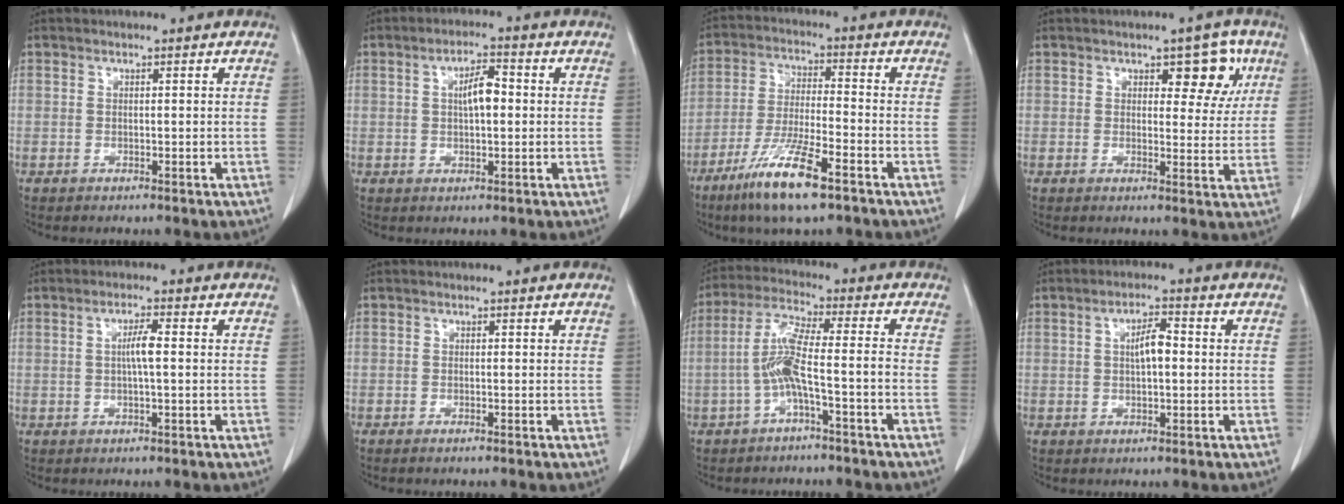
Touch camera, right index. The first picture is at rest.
{"total": 4.6, "force": [0.5, 1.4, 4.4], "torque": [-0.078, 0.009, 0.008]}
{"total": 11.3, "force": [-7.0, 1.2, 8.7], "torque": [-0.174, -0.027, -0.127]}
{"total": 5.9, "force": [2.7, 3.1, 4.2], "torque": [-0.037, 0.011, 0.032]}
{"total": 3.0, "force": [0.2, 0.2, 3.0], "torque": [-0.058, 0.003, 0.002]}
{"total": 0.7, "force": [-0.6, 0.0, 0.4], "torque": [-0.009, -0.001, -0.010]}
{"total": 7.2, "force": [-2.3, 0.2, 6.8], "torque": [-0.144, 0.017, -0.045]}
{"total": 3.9, "force": [0.3, 1.1, 3.8], "torque": [-0.067, 0.008, 0.004]}